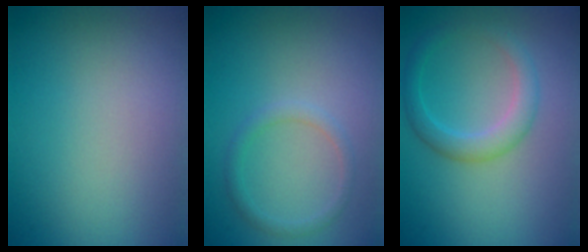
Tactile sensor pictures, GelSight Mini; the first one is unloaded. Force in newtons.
{"total": 1.4, "press": 1.3, "slide": 0.2}
{"total": 2.8, "press": 2.8, "slide": 0.2}